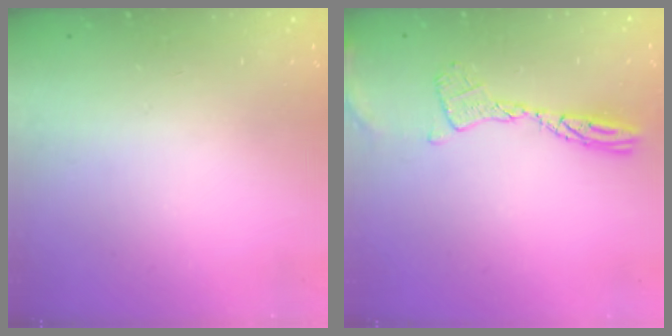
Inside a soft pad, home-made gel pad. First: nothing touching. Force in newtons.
{"total": 10.3, "press": 10.3, "slide": 1.1}